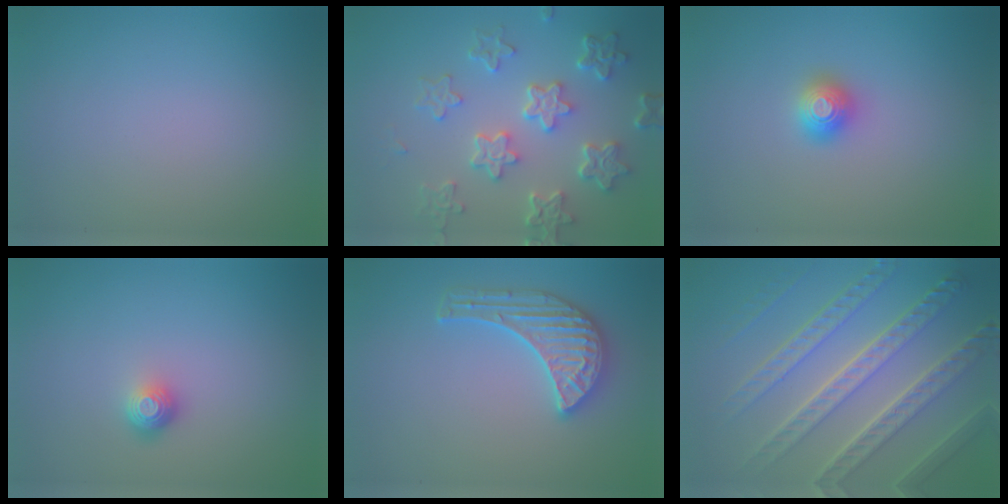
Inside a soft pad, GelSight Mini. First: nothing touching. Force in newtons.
{"total": 5.8, "press": 4.6, "slide": 3.6}
{"total": 2.0, "press": 2.0, "slide": 0.2}
{"total": 1.6, "press": 1.2, "slide": 1.1}
{"total": 4.2, "press": 3.9, "slide": 1.5}
{"total": 9.0, "press": 6.4, "slide": 6.4}